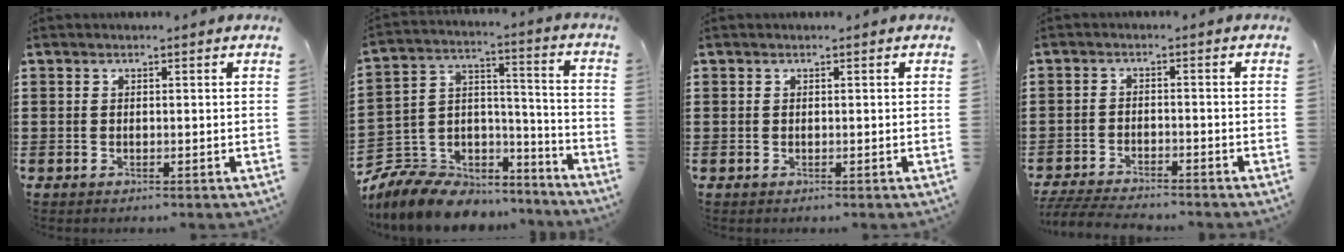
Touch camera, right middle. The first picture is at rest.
{"total": 9.2, "force": [-8.0, 4.2, 1.6], "torque": [-0.056, 0.002, -0.159]}
{"total": 0.0}
{"total": 4.4, "force": [-4.3, 0.5, 0.9], "torque": [-0.027, -0.001, -0.091]}